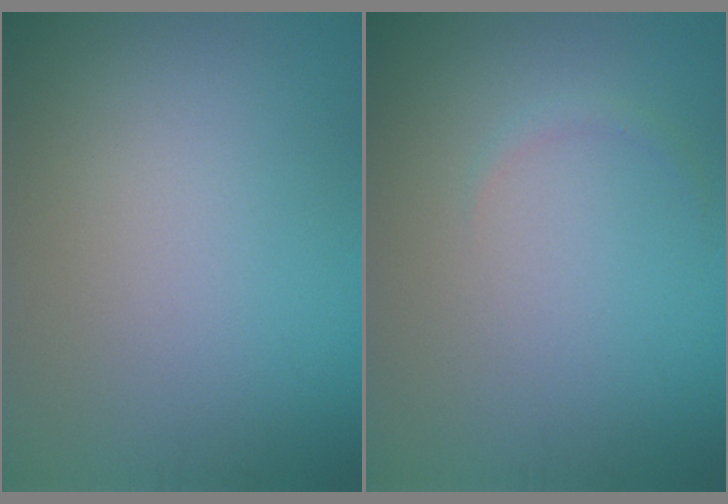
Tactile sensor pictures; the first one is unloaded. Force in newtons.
{"total": 0.6, "press": 0.6, "slide": 0.0}